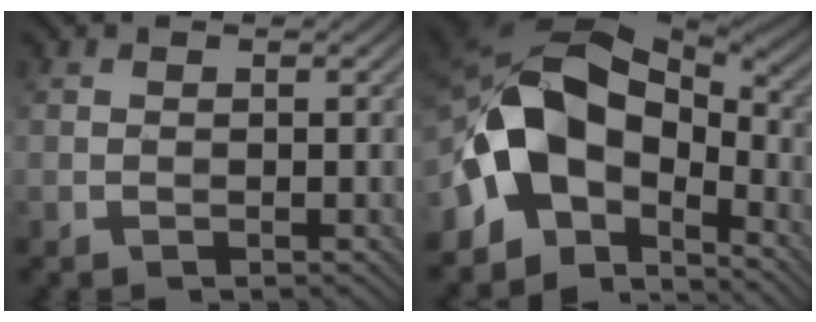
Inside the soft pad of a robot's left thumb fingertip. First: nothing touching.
{"total": 13.9, "force": [-4.0, 8.9, 9.9], "torque": [-0.170, 0.003, -0.087]}